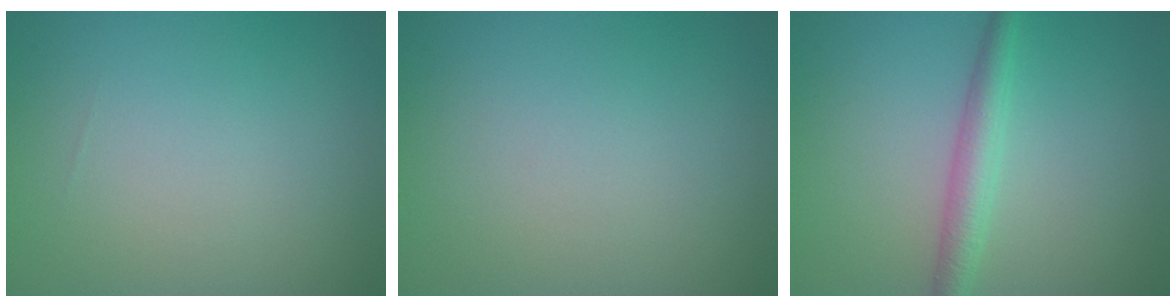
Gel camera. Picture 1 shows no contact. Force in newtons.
{"total": 0.0}
{"total": 2.7, "press": 2.7, "slide": 0.0}